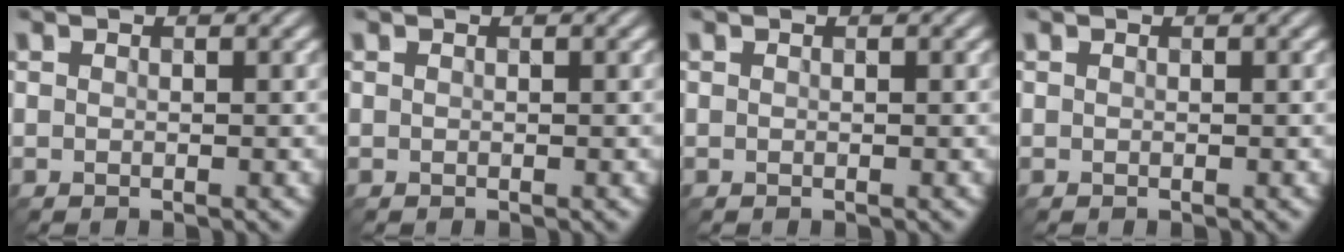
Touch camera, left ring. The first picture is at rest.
{"total": 0.0}
{"total": 0.0}
{"total": 0.0}